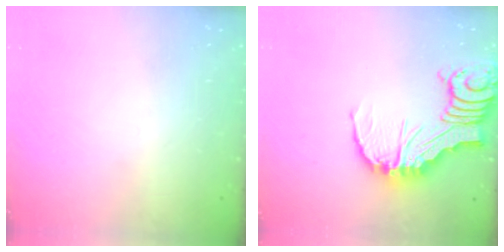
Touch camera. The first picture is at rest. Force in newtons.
{"total": 14.6, "press": 14.5, "slide": 1.7}